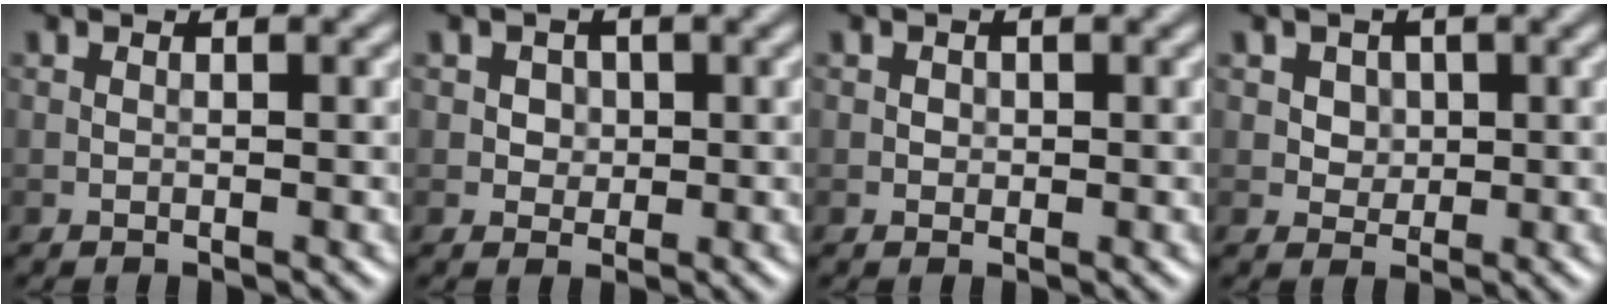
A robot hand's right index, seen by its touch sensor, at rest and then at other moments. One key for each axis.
{"total": 1.8, "fx": 0.5, "fy": 1.6, "fz": 0.7, "tx": -0.006, "ty": 0.002, "tz": 0.009}
{"total": 0.6, "fx": 0.1, "fy": 0.6, "fz": 0.2, "tx": 0.000, "ty": -0.003, "tz": 0.000}
{"total": 2.4, "fx": 0.9, "fy": 2.0, "fz": 1.1, "tx": -0.023, "ty": 0.000, "tz": 0.025}